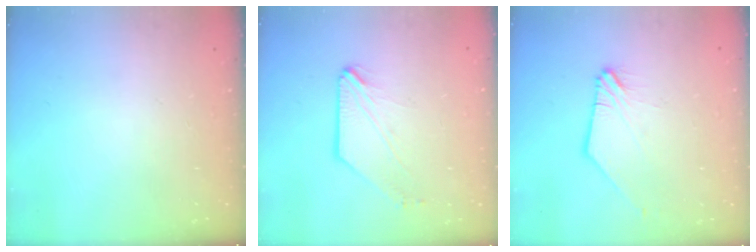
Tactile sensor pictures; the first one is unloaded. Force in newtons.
{"total": 0.6, "press": 0.5, "slide": 0.2}
{"total": 1.1, "press": 1.0, "slide": 0.3}